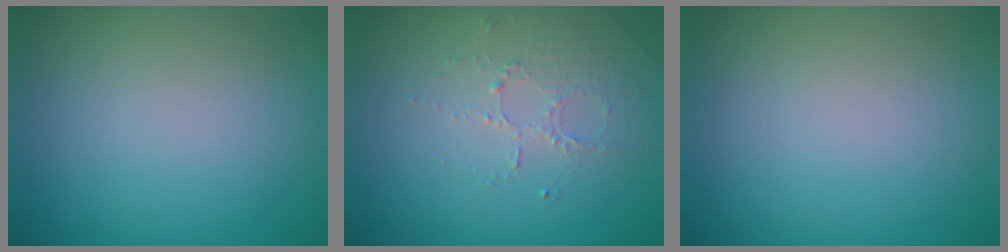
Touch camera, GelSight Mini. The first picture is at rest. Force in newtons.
{"total": 1.7, "press": 1.2, "slide": 1.2}
{"total": 0.0}